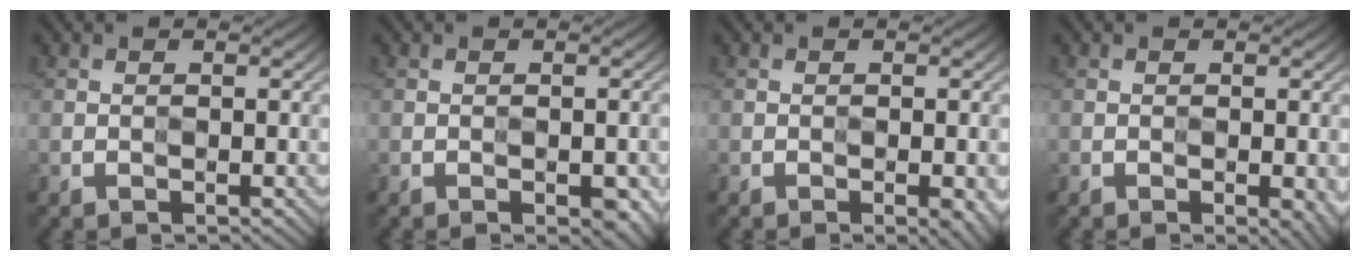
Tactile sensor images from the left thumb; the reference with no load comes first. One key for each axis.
{"total": 3.8, "fx": -1.7, "fy": 2.1, "fz": 2.6, "tx": -0.023, "ty": -0.016, "tz": -0.014}
{"total": 4.4, "fx": -2.0, "fy": 1.7, "fz": 3.5, "tx": -0.030, "ty": -0.014, "tz": -0.015}
{"total": 4.5, "fx": -1.6, "fy": 2.0, "fz": 3.7, "tx": -0.034, "ty": -0.012, "tz": -0.009}